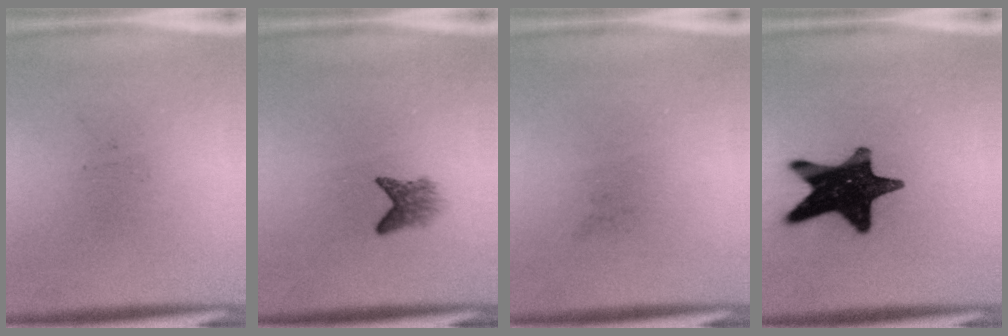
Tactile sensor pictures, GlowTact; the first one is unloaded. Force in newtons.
{"total": 2.3}
{"total": 0.0}
{"total": 16.5}